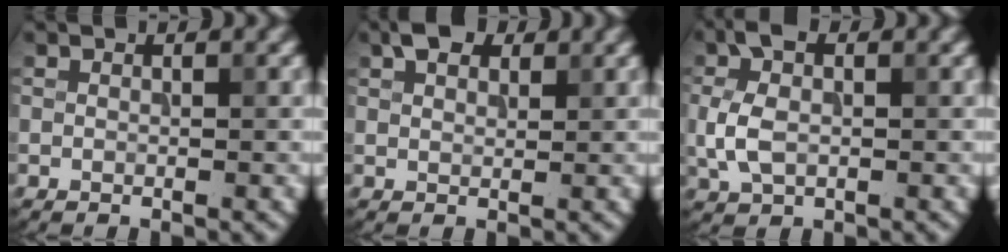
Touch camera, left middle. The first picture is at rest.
{"total": 2.7, "force": [1.6, 1.5, 1.5], "torque": [-0.029, 0.006, 0.029]}
{"total": 4.2, "force": [0.0, 2.7, 3.2], "torque": [-0.081, 0.006, -0.006]}